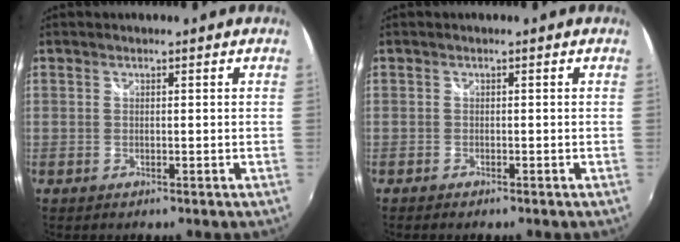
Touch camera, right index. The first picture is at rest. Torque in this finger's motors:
{"motor_torque": [-0.23, -0.23, 0.03, 0.01]}